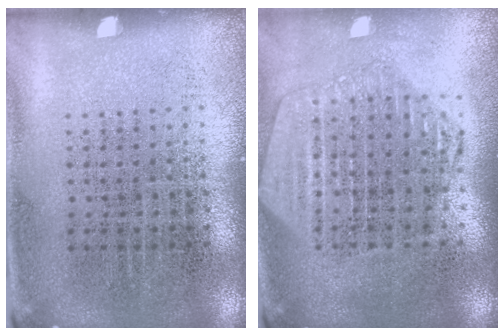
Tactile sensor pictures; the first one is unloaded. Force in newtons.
{"total": 2.2, "press": 2.0, "slide": 1.0}